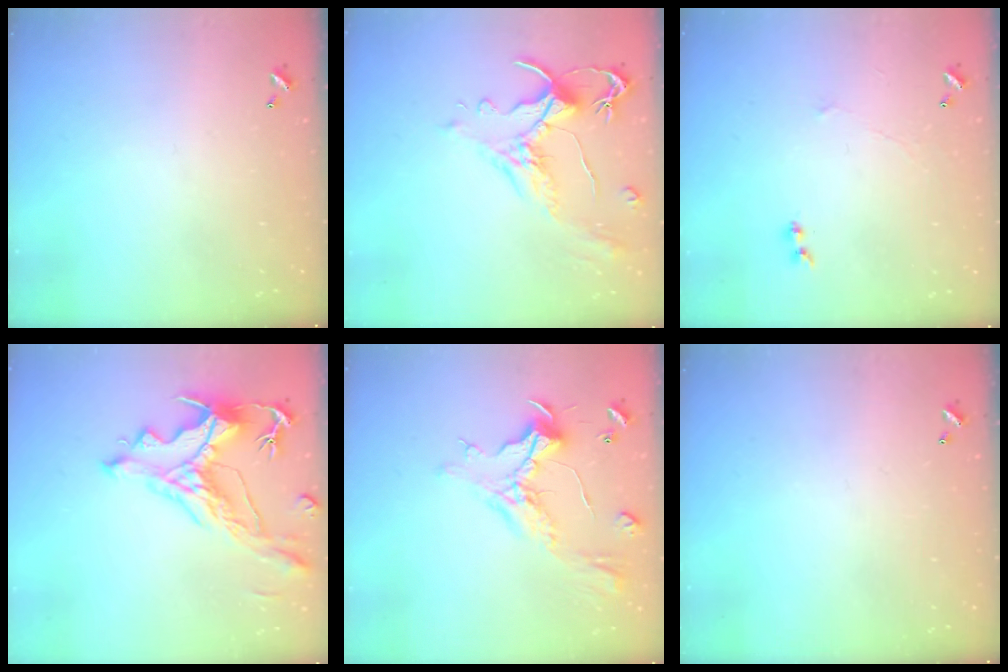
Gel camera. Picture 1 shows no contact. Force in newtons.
{"total": 1.5, "press": 1.0, "slide": 1.1}
{"total": 1.6, "press": 1.3, "slide": 0.9}
{"total": 7.8, "press": 7.6, "slide": 1.8}
{"total": 1.1, "press": 0.5, "slide": 1.0}
{"total": 0.0}